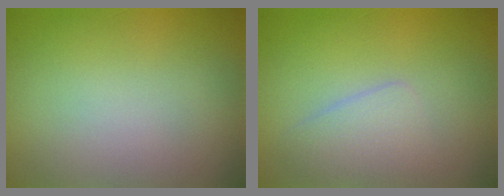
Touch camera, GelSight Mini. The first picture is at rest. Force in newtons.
{"total": 2.4, "press": 2.4, "slide": 0.1}